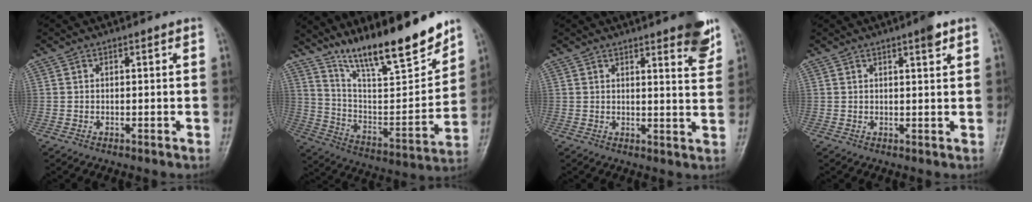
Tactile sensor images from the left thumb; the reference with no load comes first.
{"total": 19.9, "force": [15.5, 3.6, 11.9], "torque": [-0.157, -0.087, 0.274]}
{"total": 7.8, "force": [5.1, 1.5, 5.8], "torque": [-0.055, -0.029, 0.059]}
{"total": 2.7, "force": [1.8, 0.4, 2.1], "torque": [-0.029, -0.009, 0.025]}